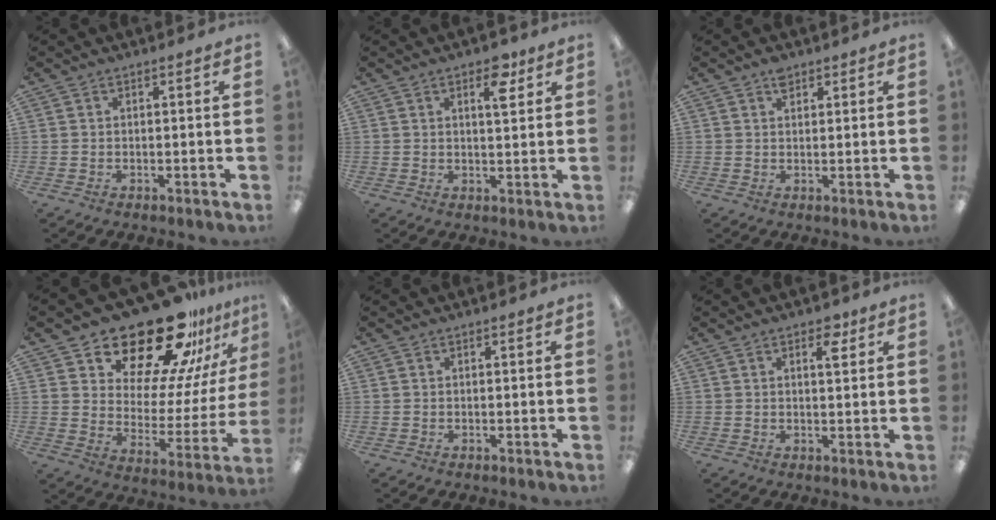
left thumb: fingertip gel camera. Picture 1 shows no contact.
{"total": 6.2, "force": [3.5, 2.5, 4.4], "torque": [-0.049, -0.013, 0.052]}
{"total": 2.5, "force": [1.7, 1.4, 1.3], "torque": [-0.020, -0.002, 0.030]}
{"total": 25.0, "force": [20.3, 9.3, 11.2], "torque": [-0.163, -0.155, 0.347]}
{"total": 0.0}
{"total": 3.8, "force": [2.3, 1.5, 2.6], "torque": [-0.026, -0.009, 0.033]}